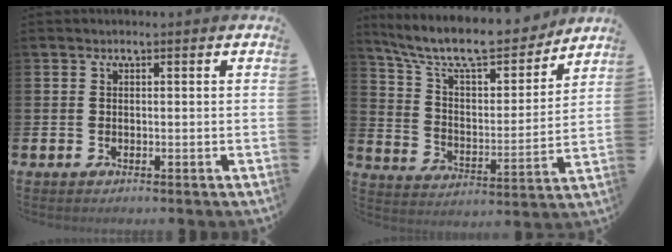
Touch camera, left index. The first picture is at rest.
{"total": 10.8, "force": [9.7, 2.7, 4.1], "torque": [-0.115, -0.064, 0.165]}